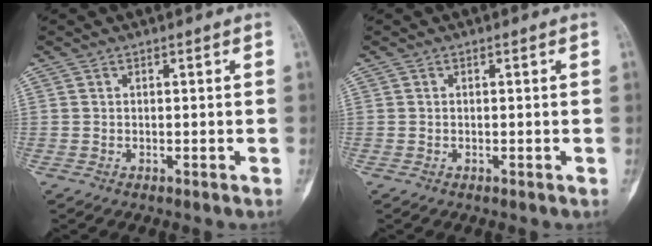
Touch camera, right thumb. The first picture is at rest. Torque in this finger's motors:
{"motor_torque": [0.00, 0.00, 0.07, 0.10, 0.03]}